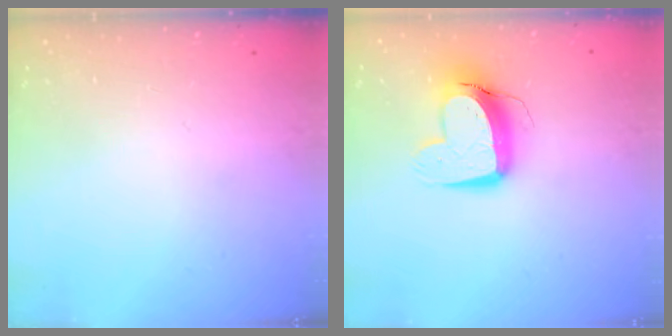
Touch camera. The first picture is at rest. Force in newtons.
{"total": 11.3, "press": 11.2, "slide": 1.1}